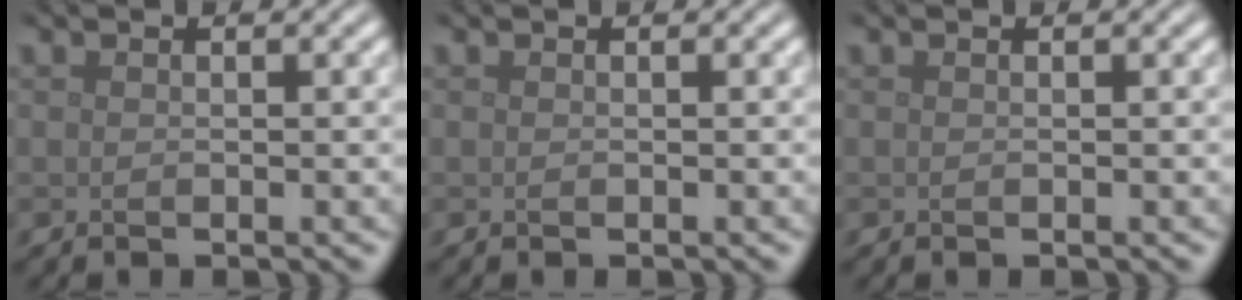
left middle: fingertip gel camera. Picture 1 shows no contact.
{"total": 0.0}
{"total": 0.0}